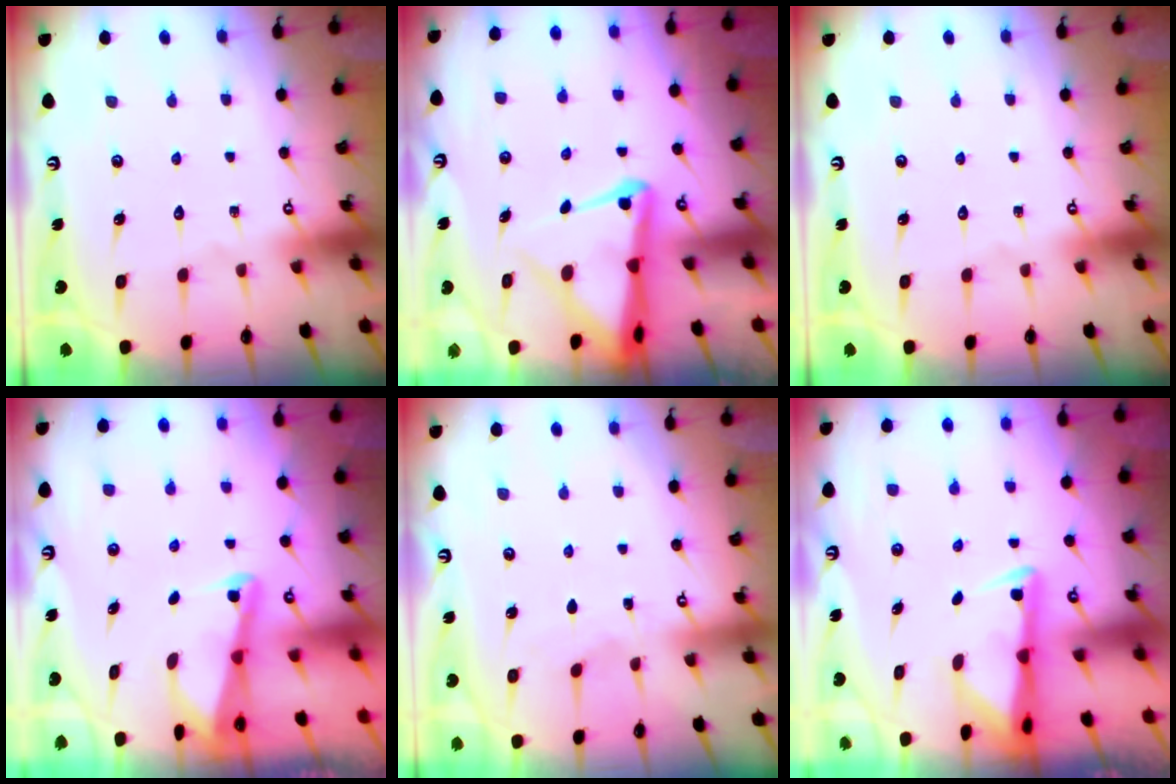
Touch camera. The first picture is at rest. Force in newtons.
{"total": 7.0, "press": 7.0, "slide": 0.8}
{"total": 0.0}
{"total": 2.1, "press": 2.1, "slide": 0.4}
{"total": 1.8, "press": 1.8, "slide": 0.3}
{"total": 2.7, "press": 2.6, "slide": 0.7}